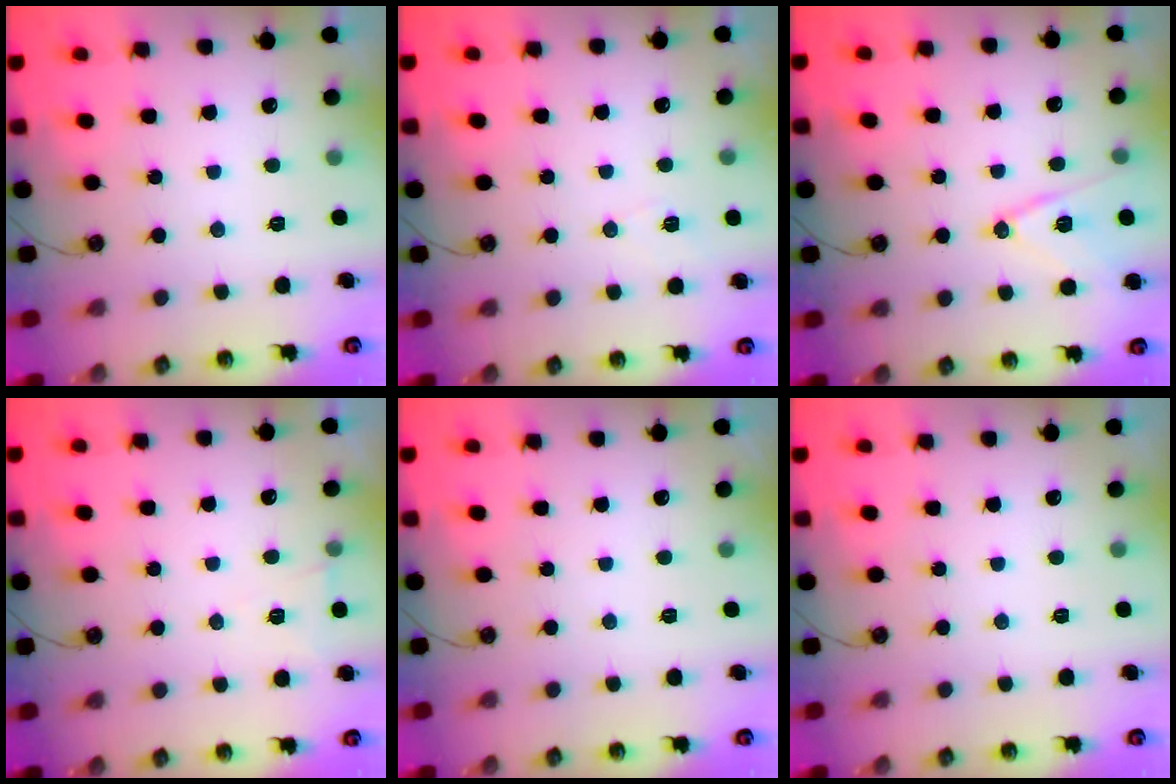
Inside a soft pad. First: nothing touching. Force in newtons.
{"total": 5.0, "press": 4.9, "slide": 0.5}
{"total": 12.5, "press": 12.2, "slide": 2.7}
{"total": 5.6, "press": 3.6, "slide": 4.4}
{"total": 0.0}
{"total": 0.0}